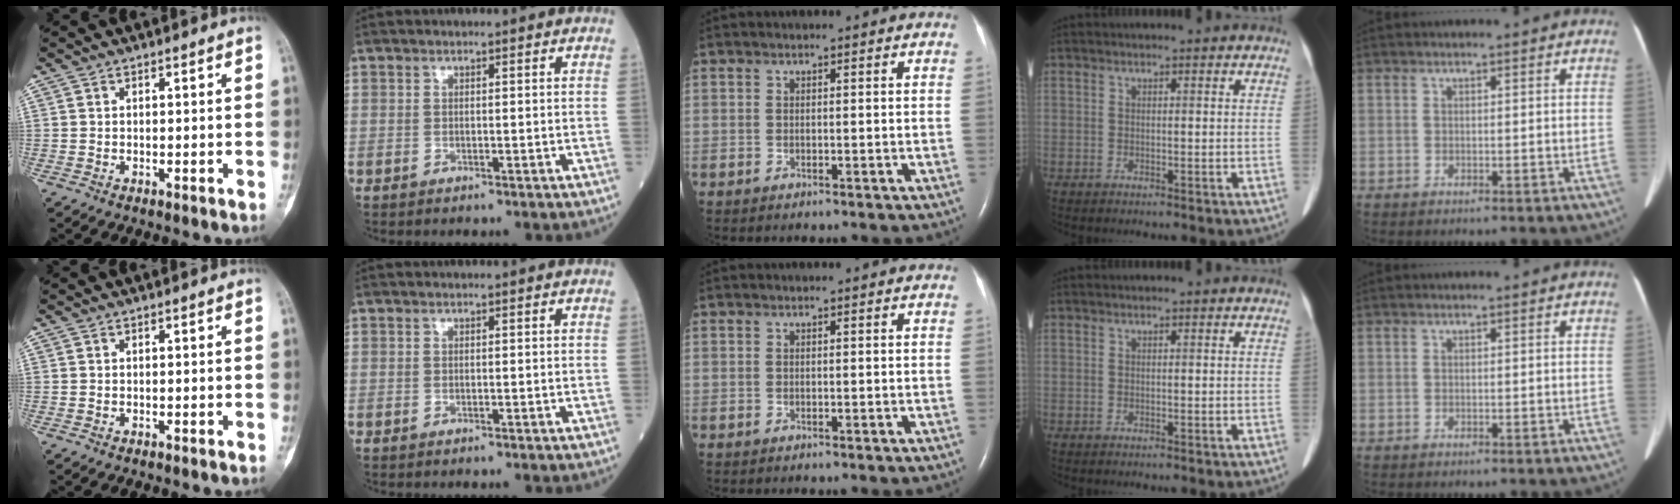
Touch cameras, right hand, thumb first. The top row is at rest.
{}